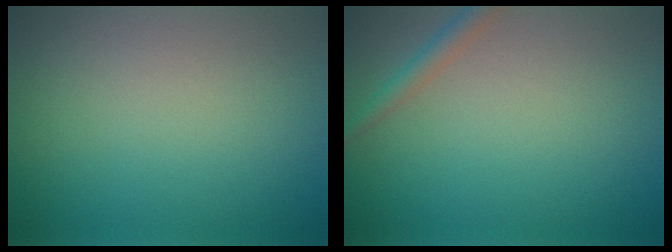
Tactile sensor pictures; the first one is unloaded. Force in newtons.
{"total": 1.7, "press": 1.7, "slide": 0.1}